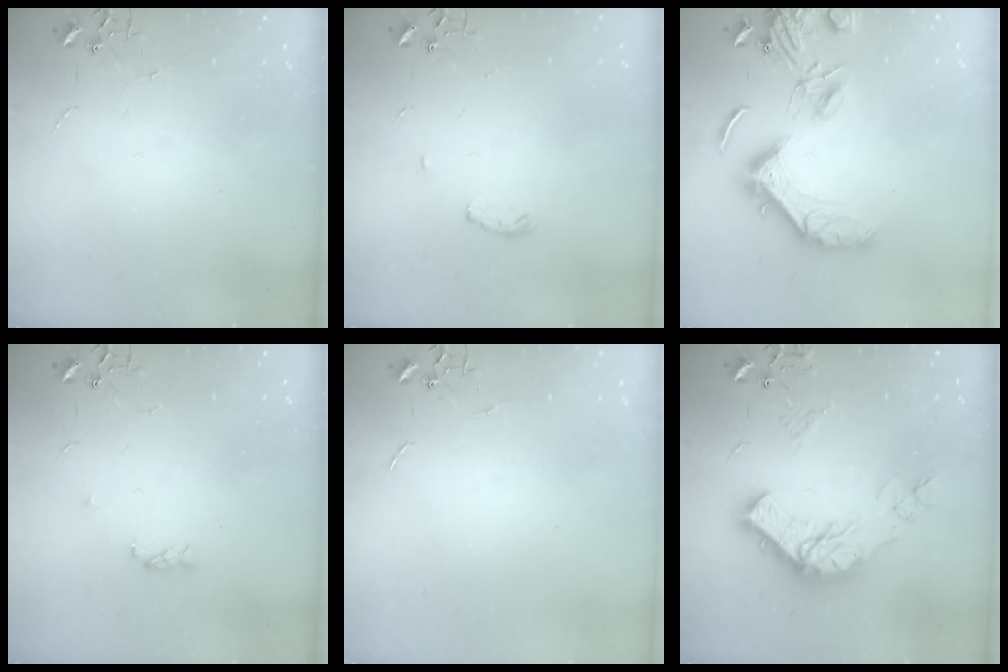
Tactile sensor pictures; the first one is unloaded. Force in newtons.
{"total": 4.0, "press": 4.0, "slide": 0.6}
{"total": 18.0, "press": 17.9, "slide": 2.0}
{"total": 3.7, "press": 3.7, "slide": 0.6}
{"total": 0.0}
{"total": 19.1, "press": 19.0, "slide": 2.2}